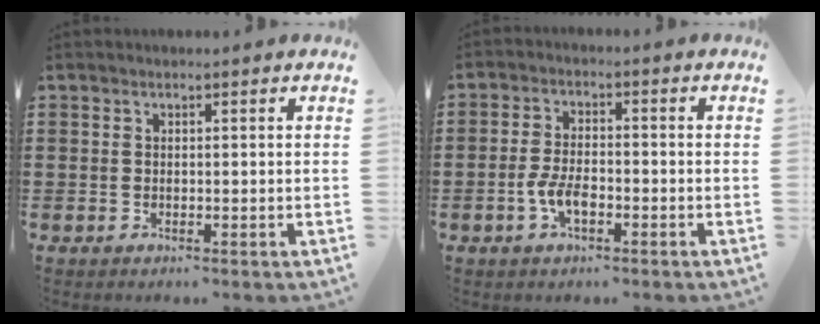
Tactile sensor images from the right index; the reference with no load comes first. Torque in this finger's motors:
{"motor_torque": [2.14, 0.00, 0.44, 0.13]}